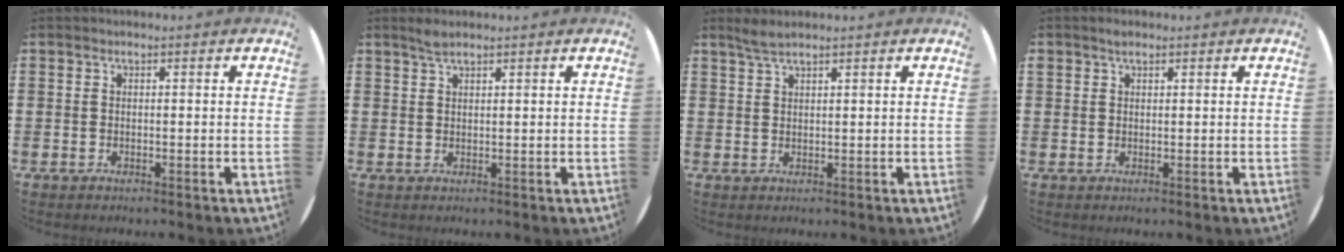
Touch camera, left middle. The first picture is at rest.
{"total": 1.5, "force": [1.3, 0.2, 0.7], "torque": [-0.015, 0.002, 0.024]}
{"total": 1.9, "force": [1.7, 0.1, 1.0], "torque": [-0.021, 0.002, 0.031]}
{"total": 0.8, "force": [0.7, 0.5, 0.2], "torque": [0.002, 0.000, 0.011]}